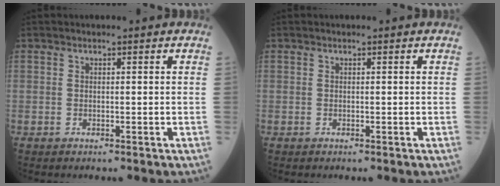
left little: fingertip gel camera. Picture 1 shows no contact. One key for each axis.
{"total": 0.0}